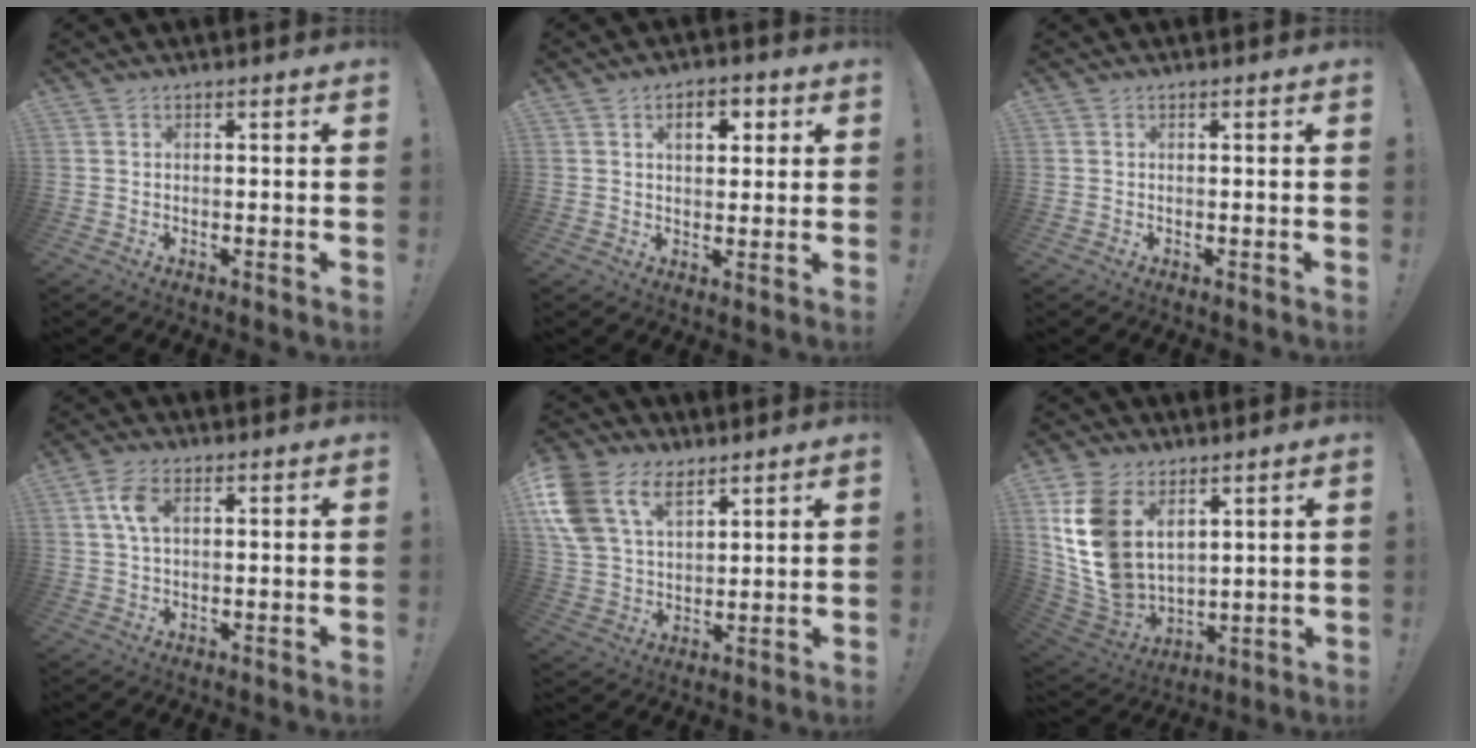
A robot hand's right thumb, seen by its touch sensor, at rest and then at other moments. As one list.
[{"total": 6.1, "force": [2.0, 3.9, 4.3], "torque": [-0.051, -0.001, 0.028]}, {"total": 0.0}, {"total": 6.5, "force": [1.8, 3.7, 5.1], "torque": [-0.102, 0.006, 0.031]}, {"total": 14.4, "force": [8.3, 9.1, 7.5], "torque": [-0.165, -0.037, 0.161]}, {"total": 16.5, "force": [6.3, 11.4, 10.1], "torque": [-0.222, -0.040, 0.120]}]